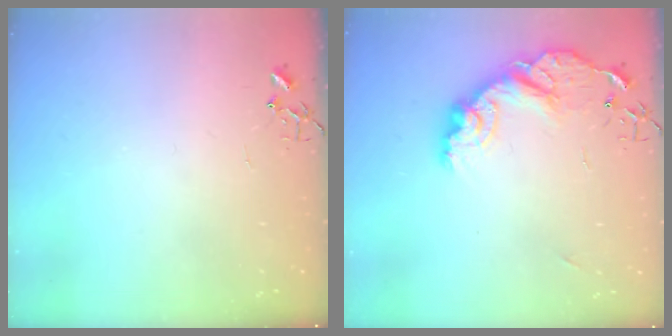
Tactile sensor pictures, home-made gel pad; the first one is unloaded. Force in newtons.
{"total": 14.5, "press": 14.5, "slide": 0.6}